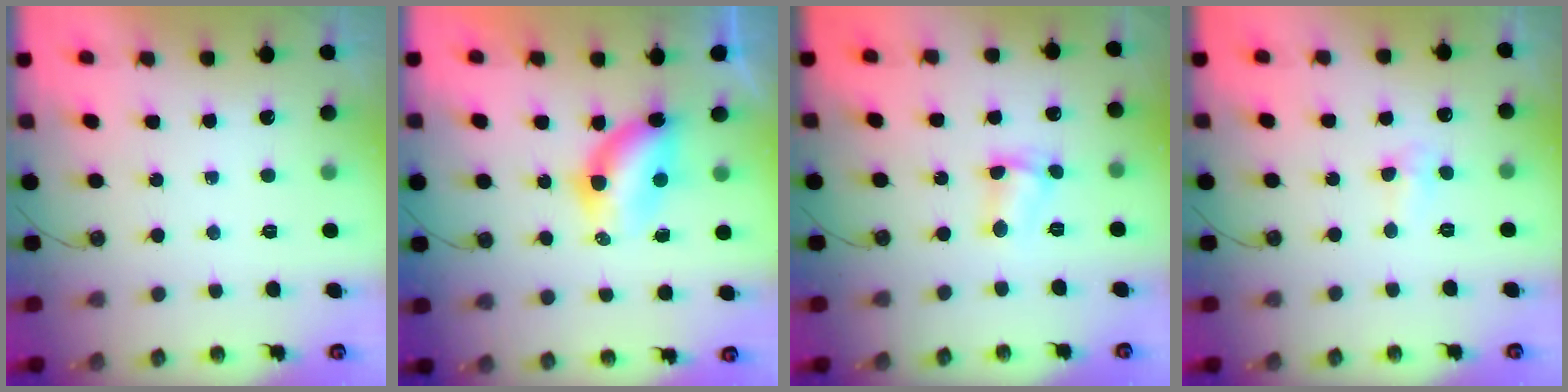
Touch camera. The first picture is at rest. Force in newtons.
{"total": 7.9, "press": 6.9, "slide": 3.8}
{"total": 3.4, "press": 3.4, "slide": 0.2}
{"total": 4.5, "press": 2.7, "slide": 3.6}